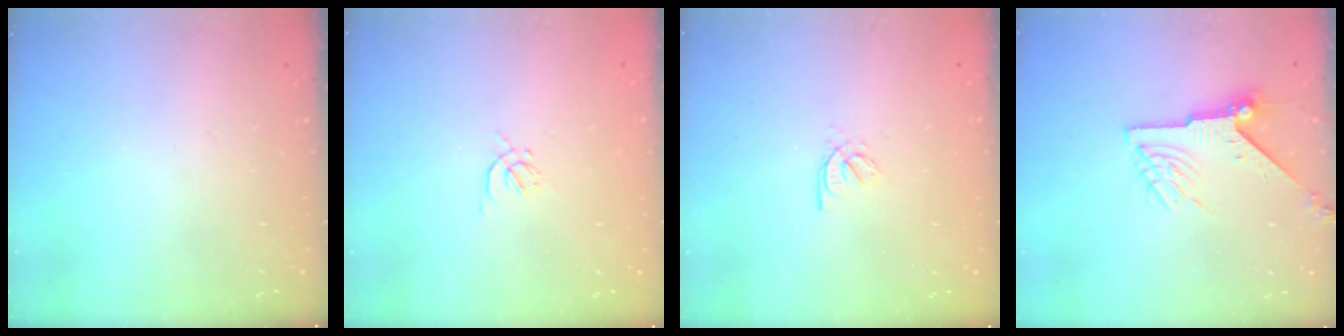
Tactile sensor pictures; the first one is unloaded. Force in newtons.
{"total": 1.2, "press": 1.2, "slide": 0.4}
{"total": 2.0, "press": 2.0, "slide": 0.4}
{"total": 8.1, "press": 8.1, "slide": 0.5}